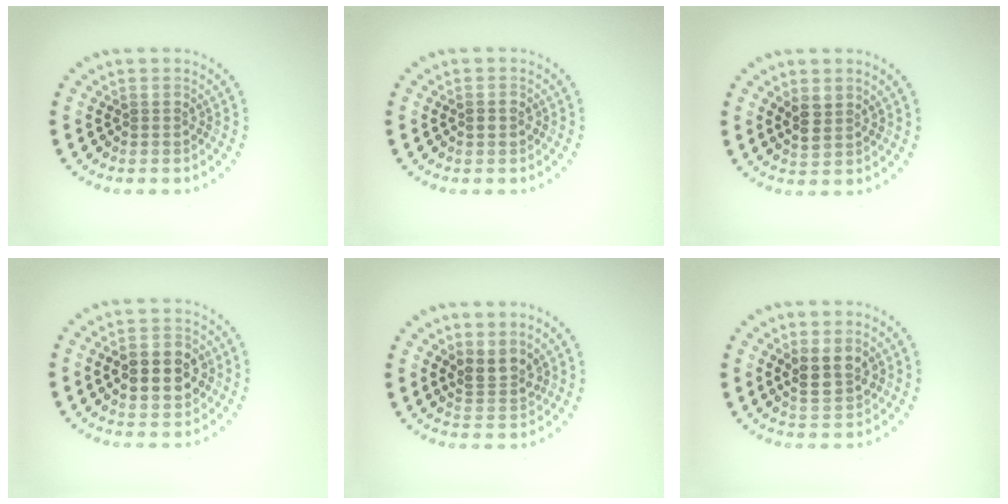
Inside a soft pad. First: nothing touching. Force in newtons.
{"total": 1.3, "press": 1.3, "slide": 0.1}
{"total": 1.9, "press": 1.7, "slide": 0.9}
{"total": 5.2, "press": 5.2, "slide": 0.2}
{"total": 2.7, "press": 2.2, "slide": 1.4}
{"total": 3.0, "press": 2.9, "slide": 0.8}